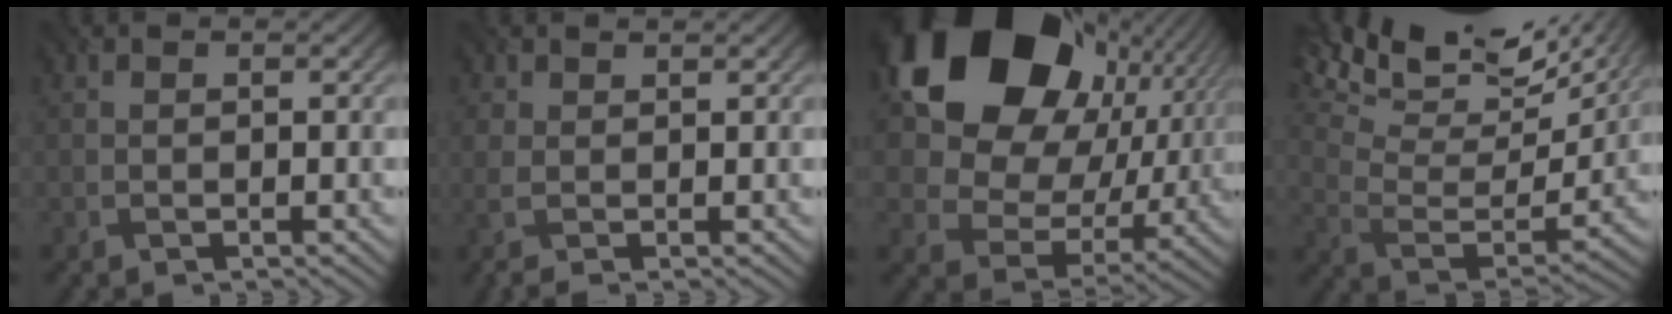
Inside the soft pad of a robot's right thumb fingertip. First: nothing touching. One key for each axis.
{"total": 1.4, "fx": 0.3, "fy": 0.4, "fz": 1.4, "tx": -0.036, "ty": 0.001, "tz": 0.001}
{"total": 19.9, "fx": 7.5, "fy": 14.4, "fz": 11.5, "tx": -0.223, "ty": 0.011, "tz": 0.146}
{"total": 17.1, "fx": 12.5, "fy": 5.4, "fz": 10.4, "tx": -0.212, "ty": 0.023, "tz": 0.178}